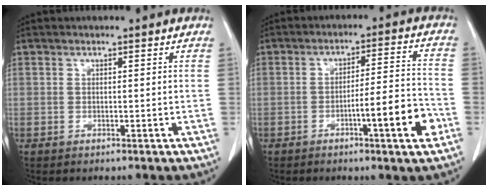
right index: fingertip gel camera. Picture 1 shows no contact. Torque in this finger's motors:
{"motor_torque": [1.37, -0.67, 0.63, 0.09]}